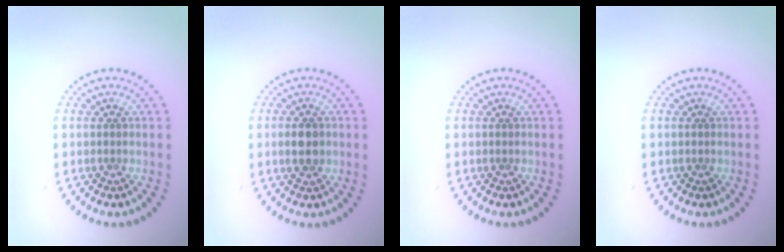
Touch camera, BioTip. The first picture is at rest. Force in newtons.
{"total": 2.8, "press": 2.8, "slide": 0.2}
{"total": 0.0}
{"total": 0.0}